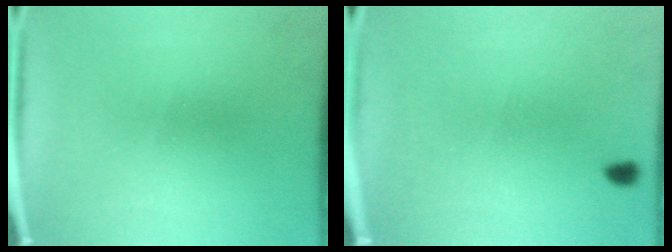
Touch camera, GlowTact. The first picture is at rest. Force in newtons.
{"total": 0.7}